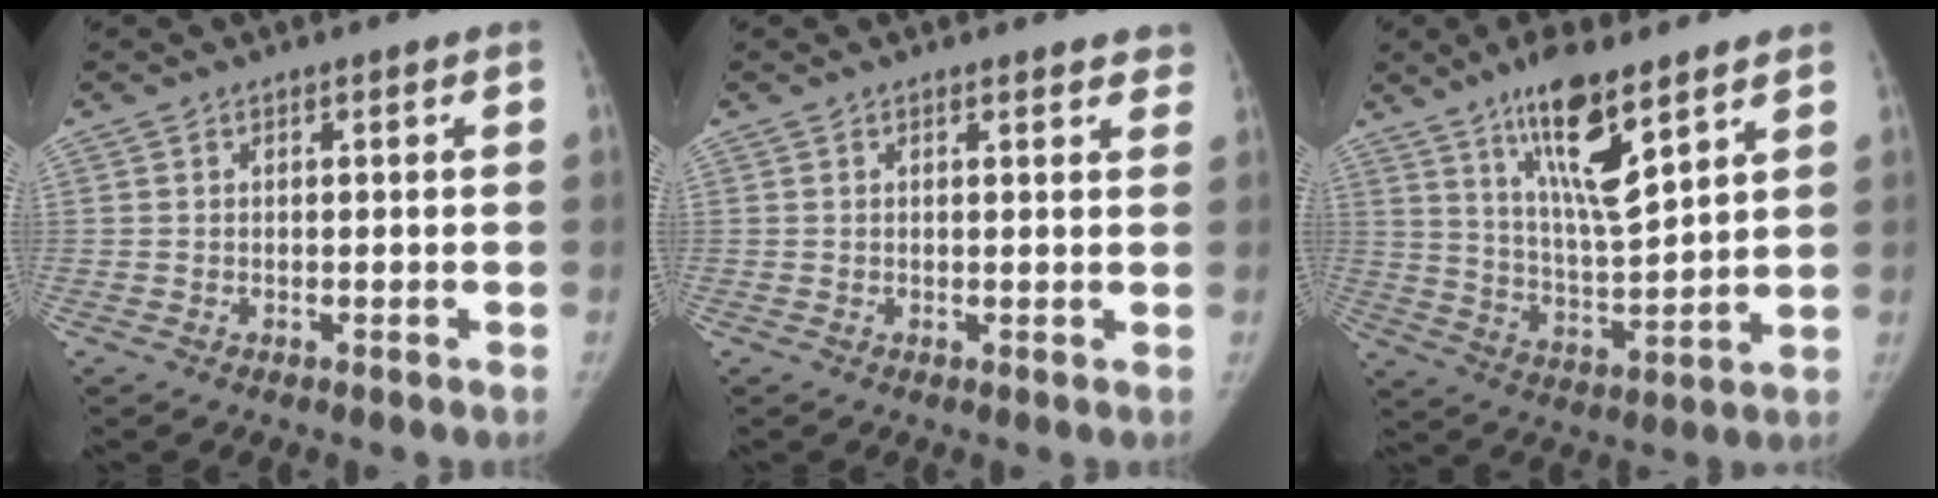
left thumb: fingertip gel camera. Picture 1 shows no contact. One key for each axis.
{"total": 3.1, "fx": 2.7, "fy": 0.9, "fz": 1.3, "tx": 0.004, "ty": -0.007, "tz": 0.023}
{"total": 13.9, "fx": 8.5, "fy": 3.2, "fz": 10.4, "tx": -0.172, "ty": -0.053, "tz": 0.161}